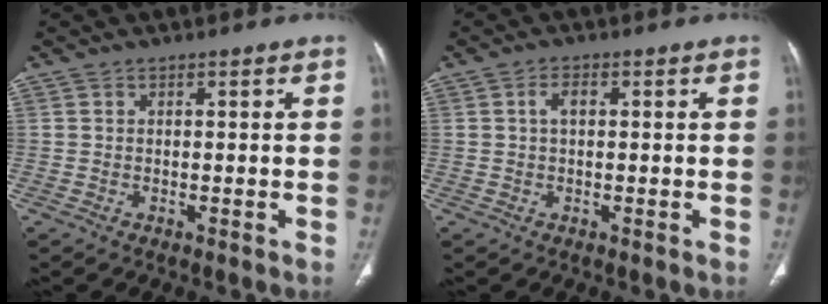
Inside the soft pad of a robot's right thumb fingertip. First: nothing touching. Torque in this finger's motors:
{"motor_torque": [0.08, 1.10, 0.71, -0.27, 0.00]}